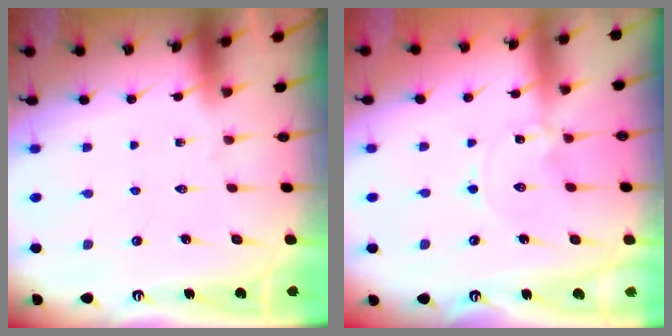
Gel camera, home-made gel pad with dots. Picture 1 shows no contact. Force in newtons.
{"total": 0.0}